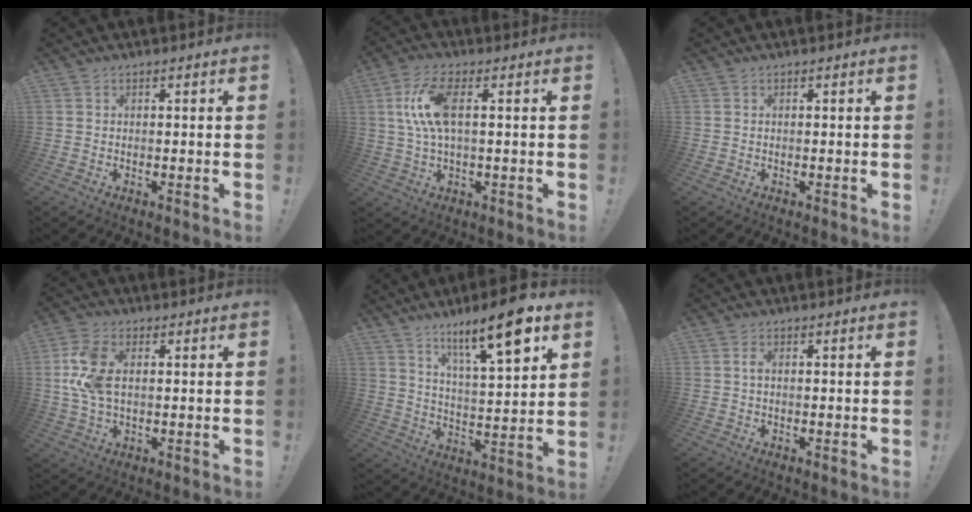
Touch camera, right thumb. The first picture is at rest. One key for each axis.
{"total": 11.5, "fx": 1.8, "fy": 4.3, "fz": 10.5, "tx": -0.204, "ty": -0.006, "tz": 0.030}
{"total": 0.0}
{"total": 10.2, "fx": 1.2, "fy": 6.1, "fz": 8.1, "tx": -0.169, "ty": 0.001, "tz": 0.024}
{"total": 15.6, "fx": 9.2, "fy": 2.8, "fz": 12.2, "tx": -0.192, "ty": -0.049, "tz": 0.138}
{"total": 1.4, "fx": -0.1, "fy": 0.4, "fz": 1.3, "tx": -0.025, "ty": 0.005, "tz": -0.004}